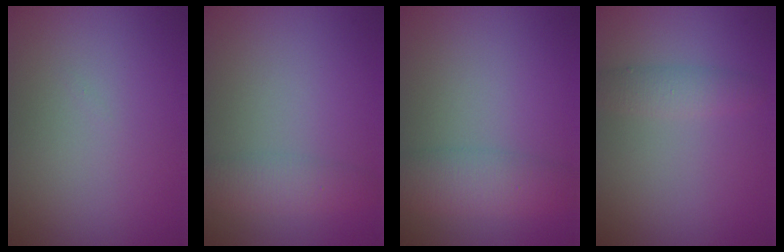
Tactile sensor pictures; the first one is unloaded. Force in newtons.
{"total": 2.8, "press": 2.8, "slide": 0.1}
{"total": 4.1, "press": 4.1, "slide": 0.1}
{"total": 1.9, "press": 1.9, "slide": 0.0}